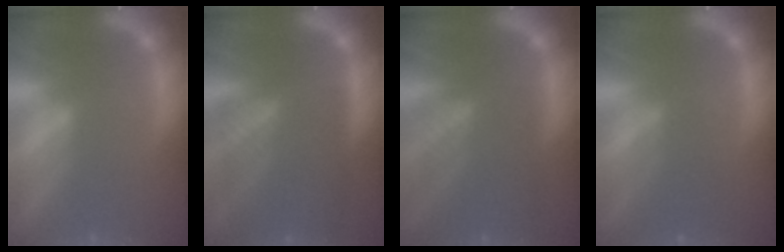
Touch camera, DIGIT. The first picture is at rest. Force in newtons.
{"total": 9.5}
{"total": 8.0}
{"total": 3.0}